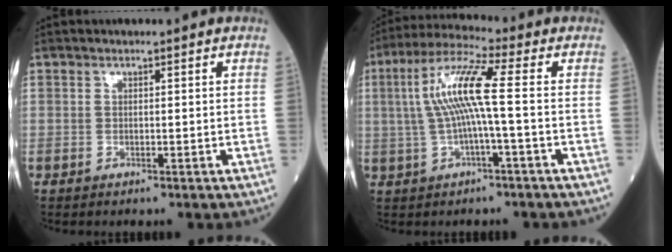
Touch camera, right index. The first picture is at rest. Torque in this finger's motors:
{"motor_torque": [1.37, -0.06, 0.79, 0.21]}